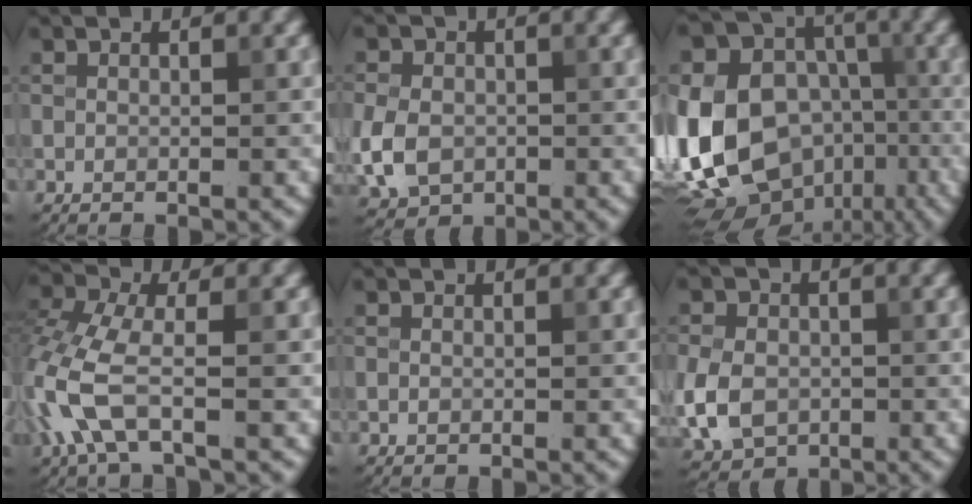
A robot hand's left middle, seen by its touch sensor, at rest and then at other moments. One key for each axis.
{"total": 5.3, "fx": -1.1, "fy": 4.1, "fz": 3.2, "tx": -0.080, "ty": -0.009, "tz": -0.027}
{"total": 15.6, "fx": -3.4, "fy": 11.6, "fz": 9.8, "tx": -0.216, "ty": -0.012, "tz": -0.056}
{"total": 5.9, "fx": -2.3, "fy": 2.7, "fz": 4.7, "tx": -0.129, "ty": -0.001, "tz": -0.059}
{"total": 0.0}
{"total": 6.1, "fx": -1.4, "fy": 4.6, "fz": 3.6, "tx": -0.092, "ty": -0.011, "tz": -0.033}